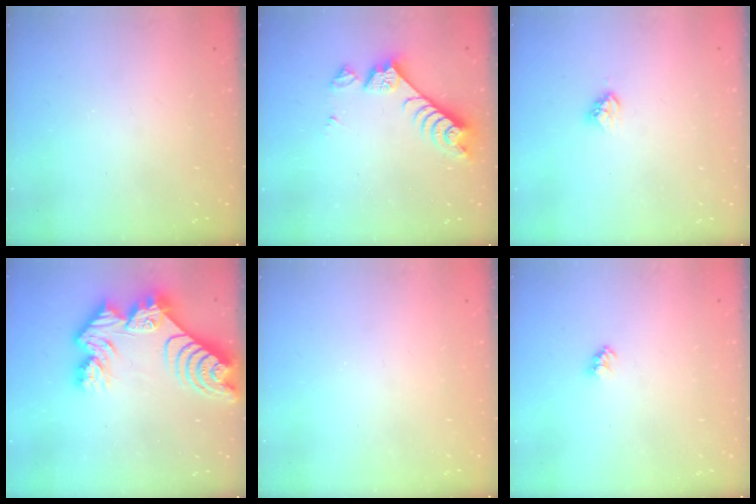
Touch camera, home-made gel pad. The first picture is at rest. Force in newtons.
{"total": 8.0, "press": 7.9, "slide": 0.7}
{"total": 4.4, "press": 4.4, "slide": 0.6}
{"total": 17.3, "press": 17.3, "slide": 1.3}
{"total": 0.0}
{"total": 2.5, "press": 2.5, "slide": 0.1}